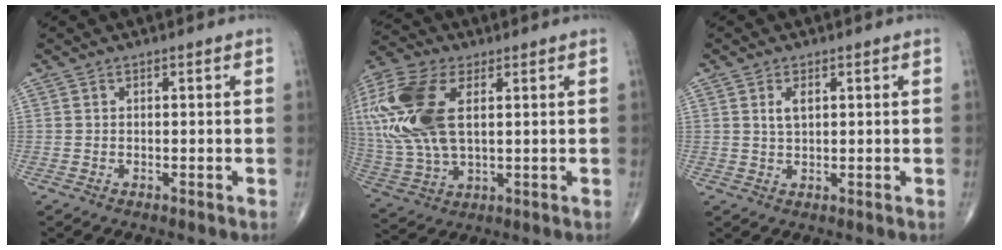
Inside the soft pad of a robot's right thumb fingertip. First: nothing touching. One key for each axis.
{"total": 21.9, "fx": 5.4, "fy": 11.8, "fz": 17.7, "tx": -0.430, "ty": 0.001, "tz": 0.102}
{"total": 2.5, "fx": 0.9, "fy": 1.3, "fz": 2.0, "tx": -0.036, "ty": -0.002, "tz": 0.019}